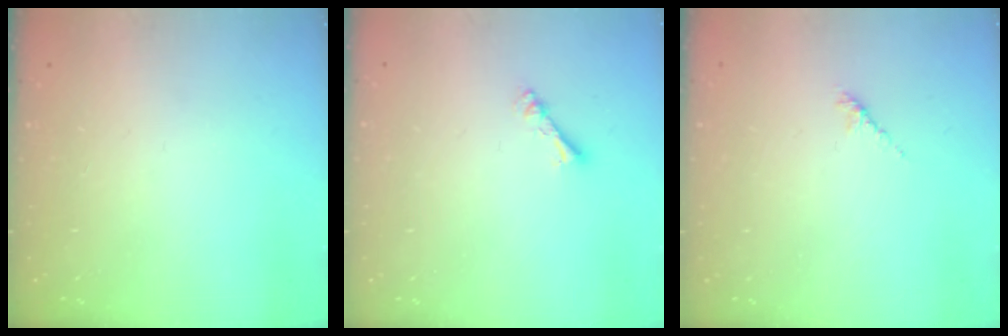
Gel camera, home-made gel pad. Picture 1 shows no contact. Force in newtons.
{"total": 2.4, "press": 2.4, "slide": 0.4}
{"total": 2.6, "press": 2.4, "slide": 0.7}